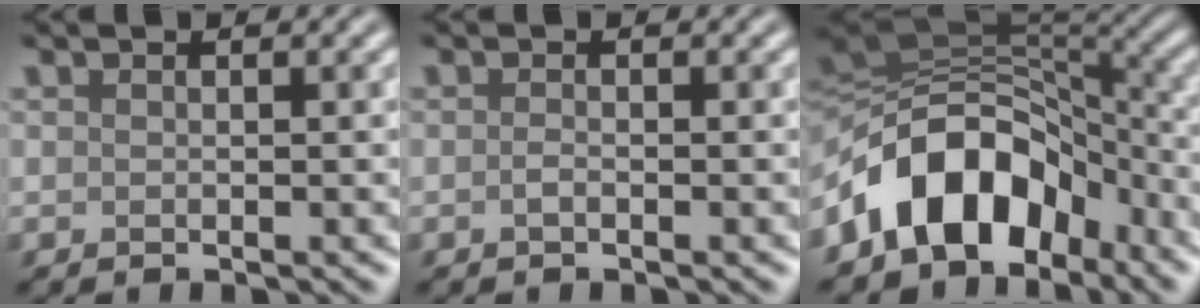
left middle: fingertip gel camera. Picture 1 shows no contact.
{"total": 0.6, "force": [-0.3, 0.2, 0.5], "torque": [-0.012, 0.000, -0.007]}
{"total": 11.2, "force": [-5.5, 7.2, 6.6], "torque": [-0.100, 0.024, -0.116]}